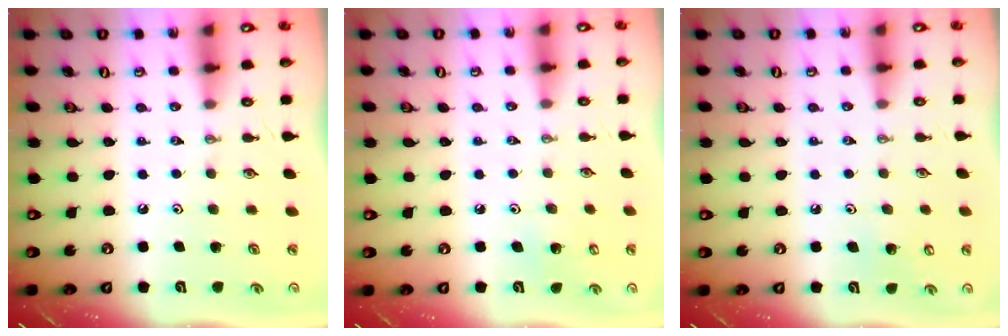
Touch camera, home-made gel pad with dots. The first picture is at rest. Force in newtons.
{"total": 4.7, "press": 4.7, "slide": 0.4}
{"total": 6.3, "press": 6.2, "slide": 1.0}